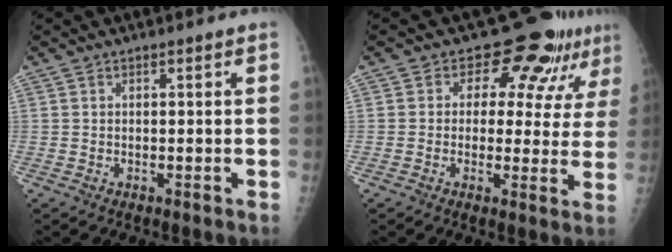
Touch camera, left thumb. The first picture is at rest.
{"total": 10.7, "force": [6.8, 6.0, 5.7], "torque": [-0.033, -0.029, 0.071]}